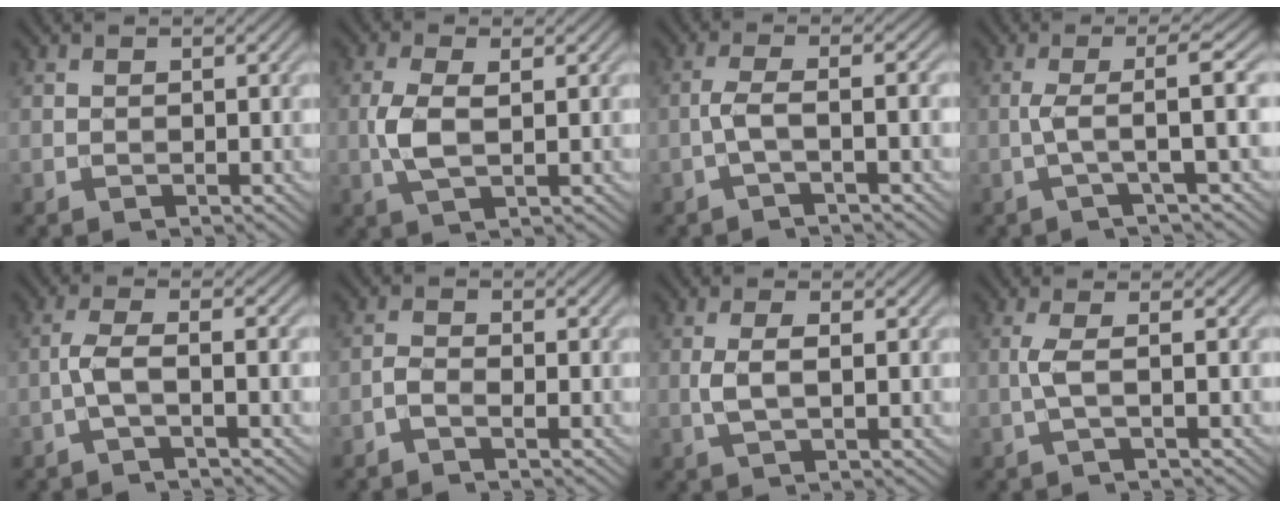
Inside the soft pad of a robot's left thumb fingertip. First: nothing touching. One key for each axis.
{"total": 4.2, "fx": 0.1, "fy": 1.6, "fz": 3.8, "tx": -0.098, "ty": 0.001, "tz": 0.002}
{"total": 3.6, "fx": -1.1, "fy": 0.7, "fz": 3.3, "tx": -0.061, "ty": 0.011, "tz": -0.035}
{"total": 4.5, "fx": -0.4, "fy": 0.2, "fz": 4.4, "tx": -0.078, "ty": 0.013, "tz": -0.022}
{"total": 3.6, "fx": -1.1, "fy": 0.6, "fz": 3.4, "tx": -0.068, "ty": 0.009, "tz": -0.033}
{"total": 1.6, "fx": -1.0, "fy": 0.5, "fz": 1.1, "tx": -0.026, "ty": 0.001, "tz": -0.027}
{"total": 2.9, "fx": 0.1, "fy": 0.8, "fz": 2.8, "tx": -0.062, "ty": 0.002, "tz": 0.002}
{"total": 2.7, "fx": -0.1, "fy": 0.5, "fz": 2.6, "tx": -0.051, "ty": 0.006, "tz": -0.012}